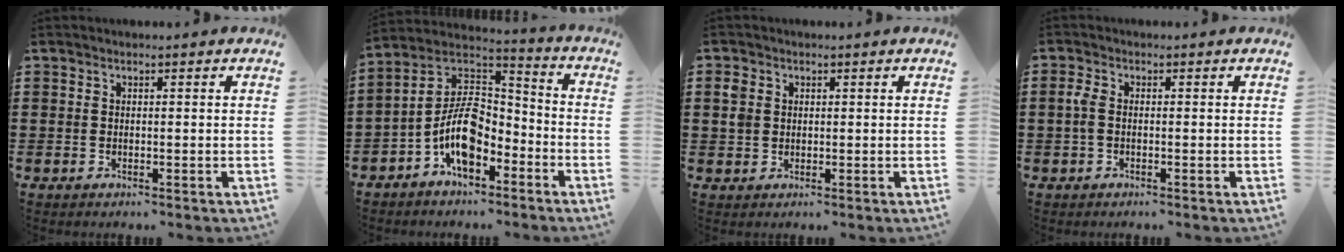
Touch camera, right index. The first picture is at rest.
{"total": 10.0, "force": [-4.3, 5.5, 7.2], "torque": [-0.178, -0.009, -0.091]}
{"total": 2.2, "force": [0.6, 1.9, 0.9], "torque": [-0.025, 0.010, 0.009]}
{"total": 2.0, "force": [-0.3, 1.0, 1.8], "torque": [-0.050, -0.005, -0.011]}